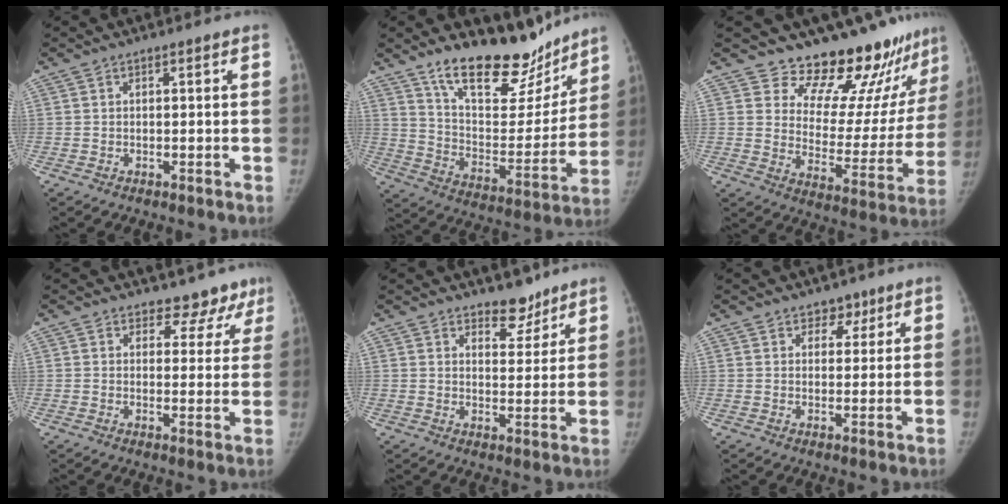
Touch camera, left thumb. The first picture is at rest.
{"total": 21.9, "force": [17.0, 8.7, 10.7], "torque": [-0.105, -0.103, 0.273]}
{"total": 17.7, "force": [16.1, 5.7, 4.8], "torque": [-0.002, -0.155, 0.210]}
{"total": 7.0, "force": [5.8, 4.0, 0.6], "torque": [0.040, -0.030, 0.054]}
{"total": 5.5, "force": [4.5, 2.7, 1.7], "torque": [0.008, -0.034, 0.069]}
{"total": 3.2, "force": [2.2, 2.3, 0.8], "torque": [0.018, -0.011, 0.028]}